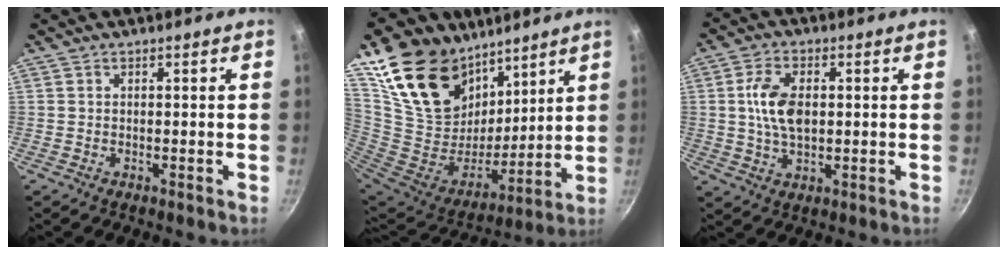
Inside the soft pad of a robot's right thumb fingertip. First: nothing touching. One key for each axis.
{"total": 26.7, "fx": 17.2, "fy": 16.1, "fz": 12.5, "tx": -0.205, "ty": -0.102, "tz": 0.326}
{"total": 8.8, "fx": 0.8, "fy": 5.1, "fz": 7.1, "tx": -0.124, "ty": 0.005, "tz": 0.013}